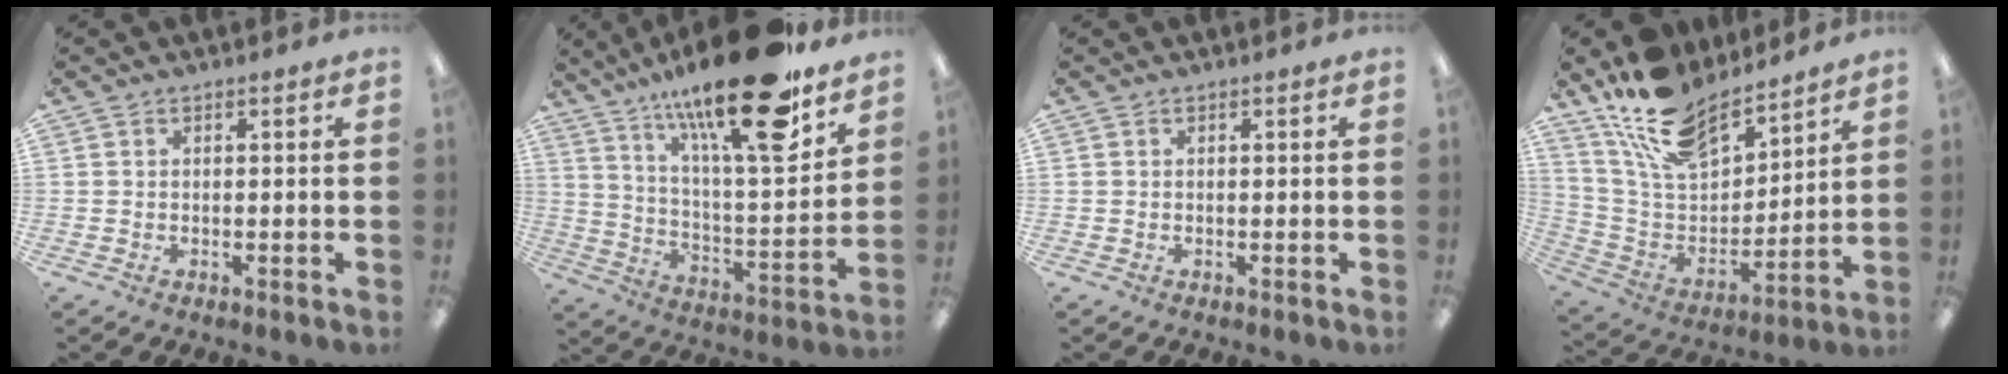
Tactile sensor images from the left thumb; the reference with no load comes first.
{"total": 24.3, "force": [17.5, 5.4, 15.9], "torque": [-0.255, -0.113, 0.280]}
{"total": 0.0}
{"total": 17.3, "force": [14.2, 7.1, 6.9], "torque": [-0.158, -0.086, 0.261]}